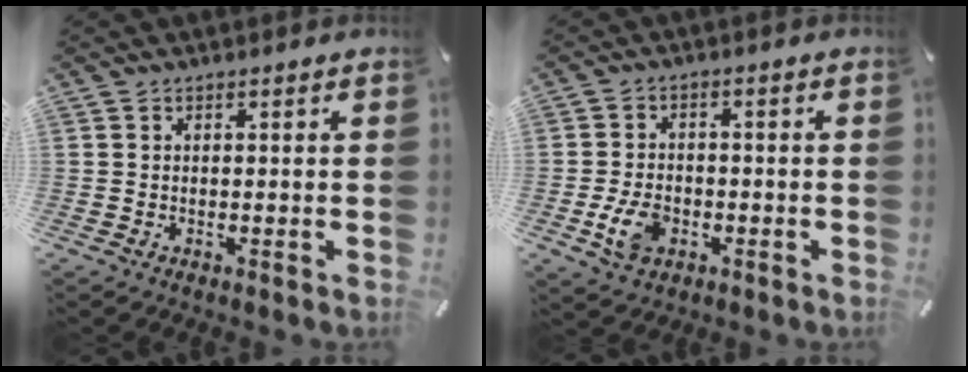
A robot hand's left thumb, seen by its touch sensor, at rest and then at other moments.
{"total": 6.9, "force": [-2.3, 4.9, 4.4], "torque": [-0.100, 0.006, -0.042]}